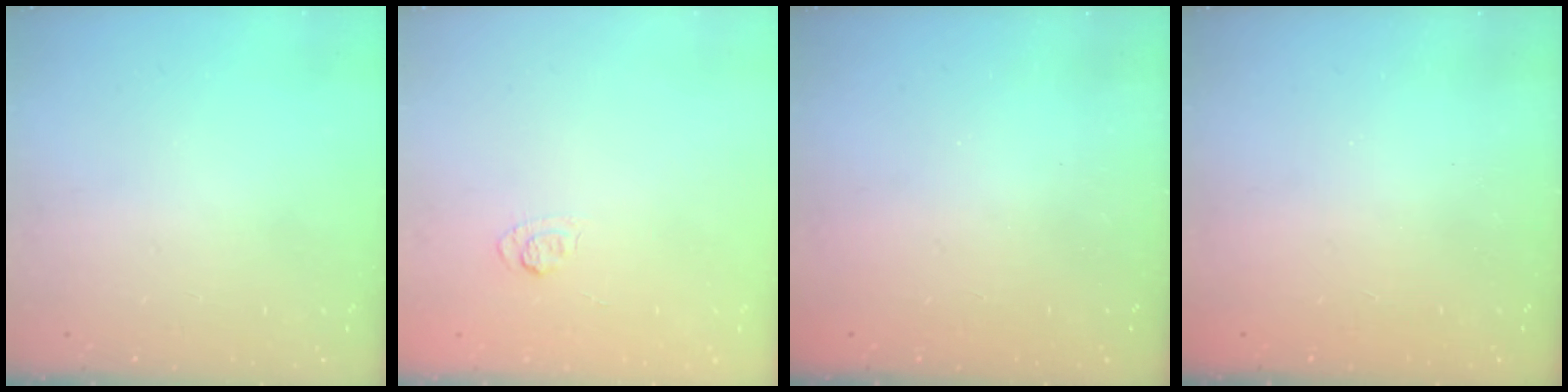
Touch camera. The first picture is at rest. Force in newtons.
{"total": 4.1, "press": 3.8, "slide": 1.7}
{"total": 2.5, "press": 2.4, "slide": 0.7}
{"total": 2.3, "press": 2.2, "slide": 0.8}